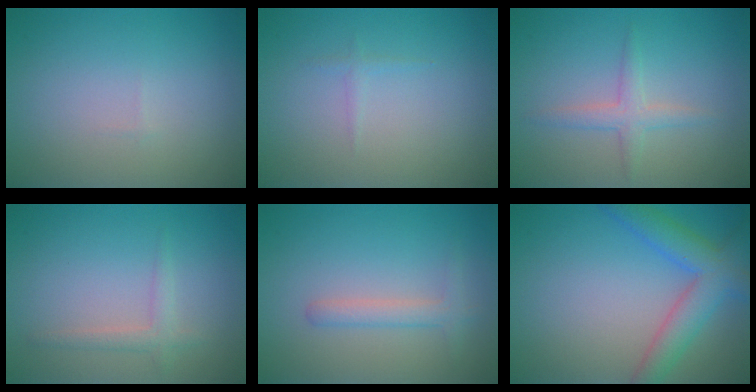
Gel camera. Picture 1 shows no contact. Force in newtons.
{"total": 0.6, "press": 0.6, "slide": 0.1}
{"total": 1.9, "press": 1.9, "slide": 0.1}
{"total": 1.6, "press": 1.6, "slide": 0.1}
{"total": 1.8, "press": 1.8, "slide": 0.1}
{"total": 5.1, "press": 5.1, "slide": 0.3}